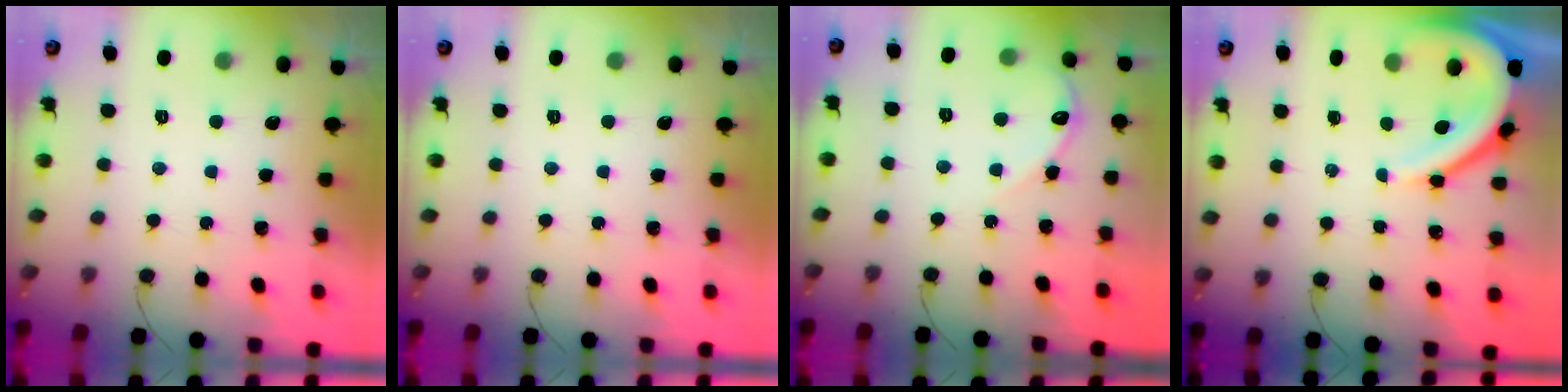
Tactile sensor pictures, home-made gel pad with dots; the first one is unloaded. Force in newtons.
{"total": 0.0}
{"total": 5.2, "press": 5.2, "slide": 0.7}
{"total": 9.9, "press": 9.8, "slide": 1.0}